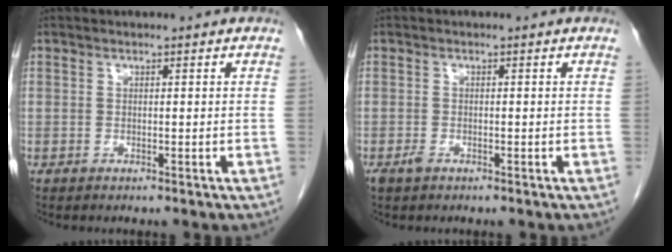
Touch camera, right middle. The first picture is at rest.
{"total": 1.3, "force": [-0.8, 0.6, 0.8], "torque": [-0.022, -0.001, -0.012]}